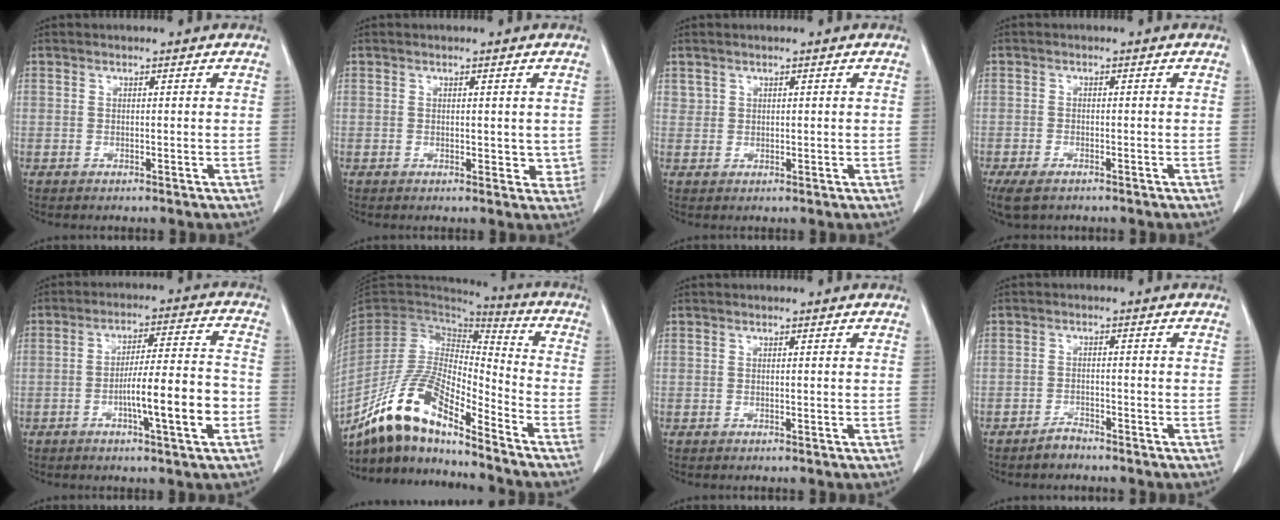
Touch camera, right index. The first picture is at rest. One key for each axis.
{"total": 2.9, "fx": 0.1, "fy": 1.9, "fz": 2.3, "tx": -0.013, "ty": -0.003, "tz": 0.003}
{"total": 1.2, "fx": 0.8, "fy": 0.8, "fz": 0.1, "tx": 0.010, "ty": 0.001, "tz": 0.012}
{"total": 4.6, "fx": -3.3, "fy": 1.9, "fz": 2.6, "tx": -0.049, "ty": -0.010, "tz": -0.052}
{"total": 10.8, "fx": -3.6, "fy": 0.3, "fz": 10.2, "tx": -0.164, "ty": 0.005, "tz": -0.057}
{"total": 16.2, "fx": -12.8, "fy": 3.2, "fz": 9.4, "tx": -0.185, "ty": 0.004, "tz": -0.238}
{"total": 0.0}
{"total": 1.9, "fx": -1.8, "fy": 0.5, "fz": 0.4, "tx": -0.006, "ty": 0.001, "tz": -0.031}